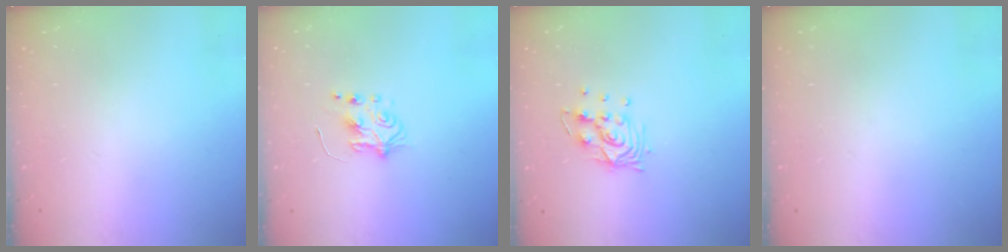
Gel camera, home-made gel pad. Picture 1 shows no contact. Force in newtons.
{"total": 5.8, "press": 5.8, "slide": 0.6}
{"total": 8.9, "press": 8.9, "slide": 0.7}
{"total": 0.0}